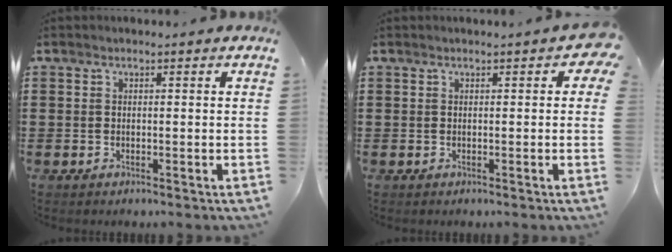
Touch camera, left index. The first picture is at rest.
{"total": 1.1, "force": [0.2, 0.4, 1.0], "torque": [-0.013, 0.000, 0.002]}